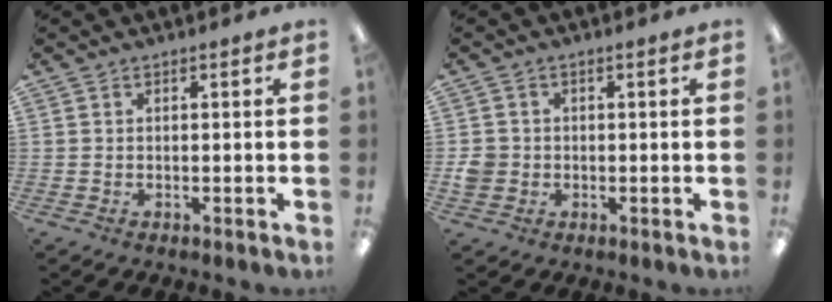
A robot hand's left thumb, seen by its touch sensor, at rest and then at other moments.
{"total": 3.6, "force": [-0.5, 3.4, 1.0], "torque": [-0.011, 0.005, -0.009]}